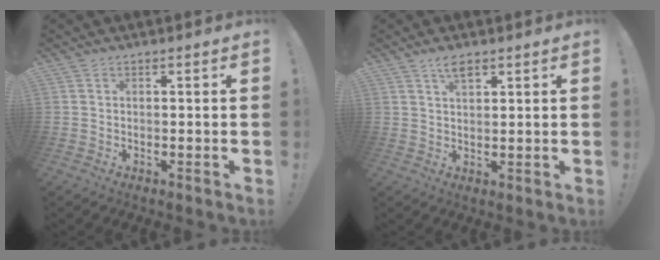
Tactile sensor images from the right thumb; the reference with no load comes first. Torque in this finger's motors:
{"motor_torque": [-0.16, 0.05, 0.25, -0.21, 0.00]}